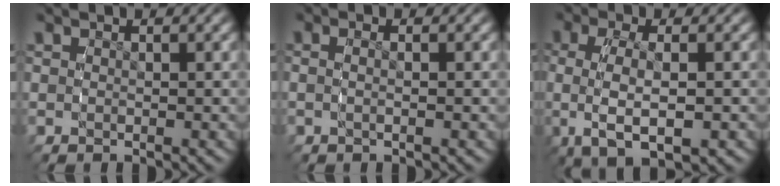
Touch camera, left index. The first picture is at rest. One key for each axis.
{"total": 1.2, "fx": -0.4, "fy": -0.1, "fz": 1.2, "tx": -0.028, "ty": -0.003, "tz": -0.006}
{"total": 5.9, "fx": -0.8, "fy": 2.6, "fz": 5.2, "tx": -0.113, "ty": -0.011, "tz": 0.002}